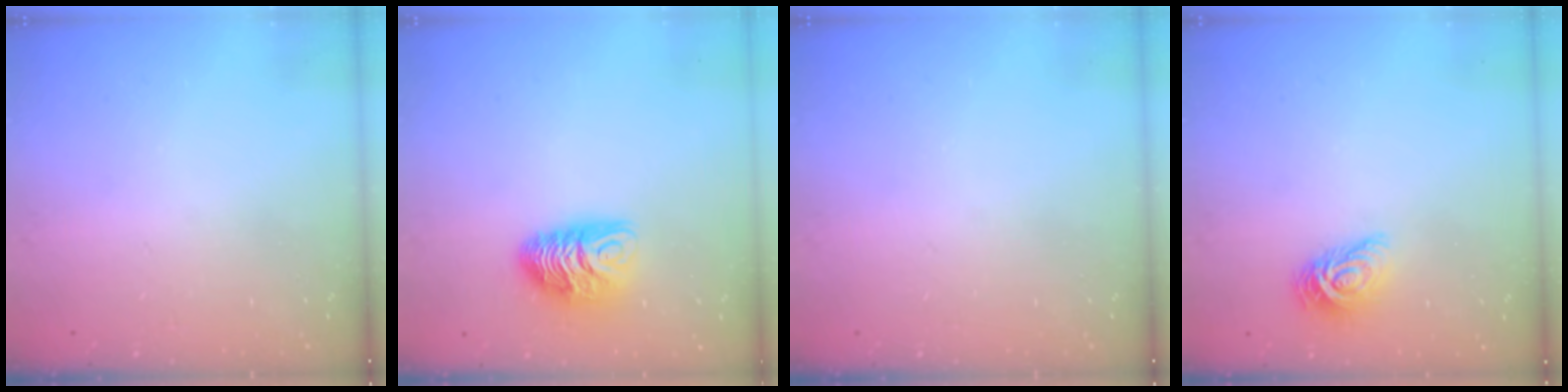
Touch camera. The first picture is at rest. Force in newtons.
{"total": 9.1, "press": 9.1, "slide": 0.2}
{"total": 0.0}
{"total": 7.7, "press": 7.6, "slide": 0.7}